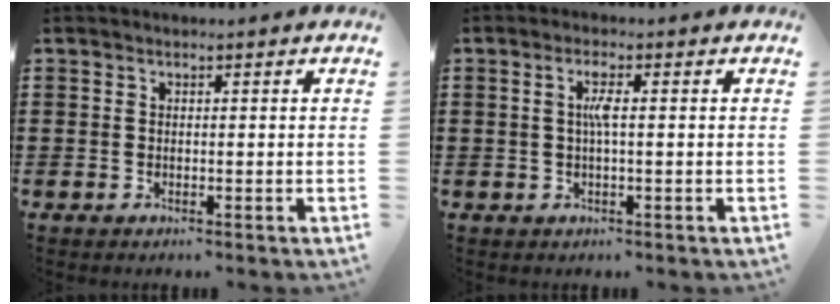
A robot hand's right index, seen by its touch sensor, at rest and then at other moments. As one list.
[{"total": 2.7, "force": [0.1, 0.3, 2.7], "torque": [-0.053, -0.001, -0.002]}]